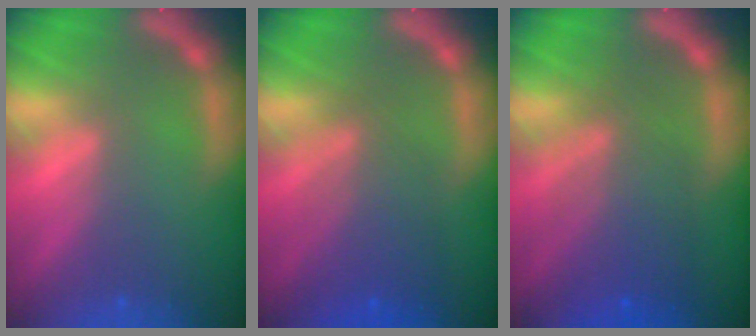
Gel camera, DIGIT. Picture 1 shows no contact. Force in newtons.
{"total": 5.6}
{"total": 6.5}